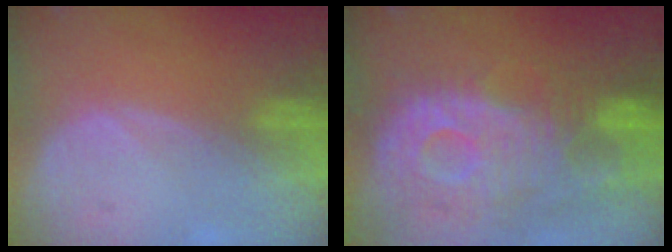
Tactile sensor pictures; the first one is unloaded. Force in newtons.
{"total": 12.3, "press": 10.9, "slide": 5.7}